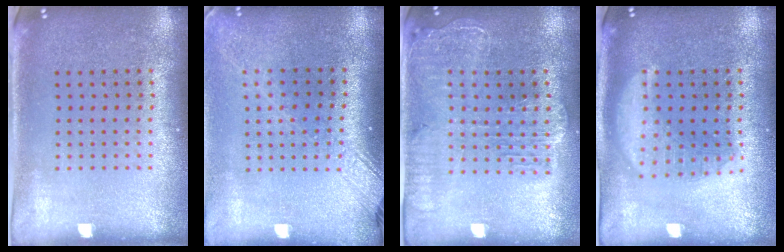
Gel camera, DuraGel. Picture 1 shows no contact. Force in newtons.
{"total": 2.0, "press": 1.5, "slide": 1.3}
{"total": 2.1, "press": 1.9, "slide": 0.9}
{"total": 3.0, "press": 3.0, "slide": 0.4}